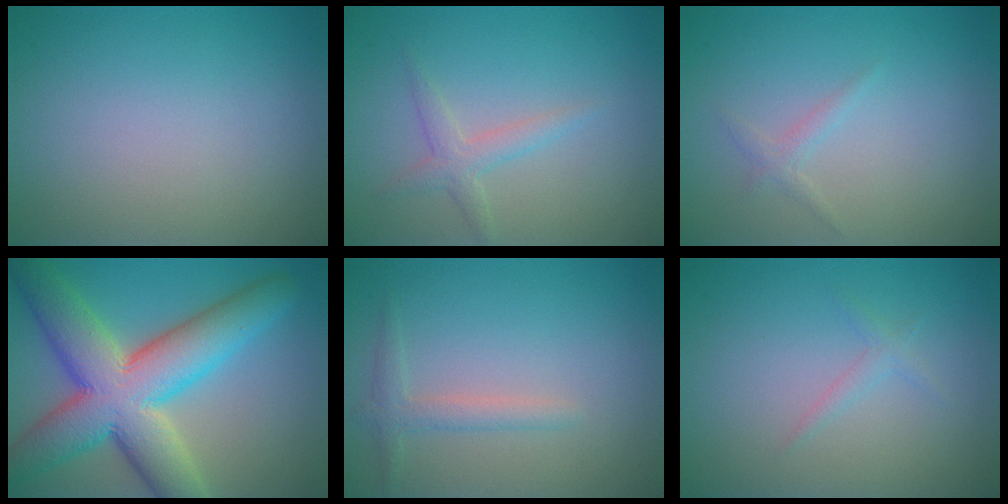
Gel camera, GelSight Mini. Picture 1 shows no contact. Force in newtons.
{"total": 1.9, "press": 1.9, "slide": 0.0}
{"total": 1.0, "press": 1.0, "slide": 0.0}
{"total": 12.2, "press": 12.1, "slide": 0.9}
{"total": 1.8, "press": 1.7, "slide": 0.1}
{"total": 1.0, "press": 1.0, "slide": 0.0}